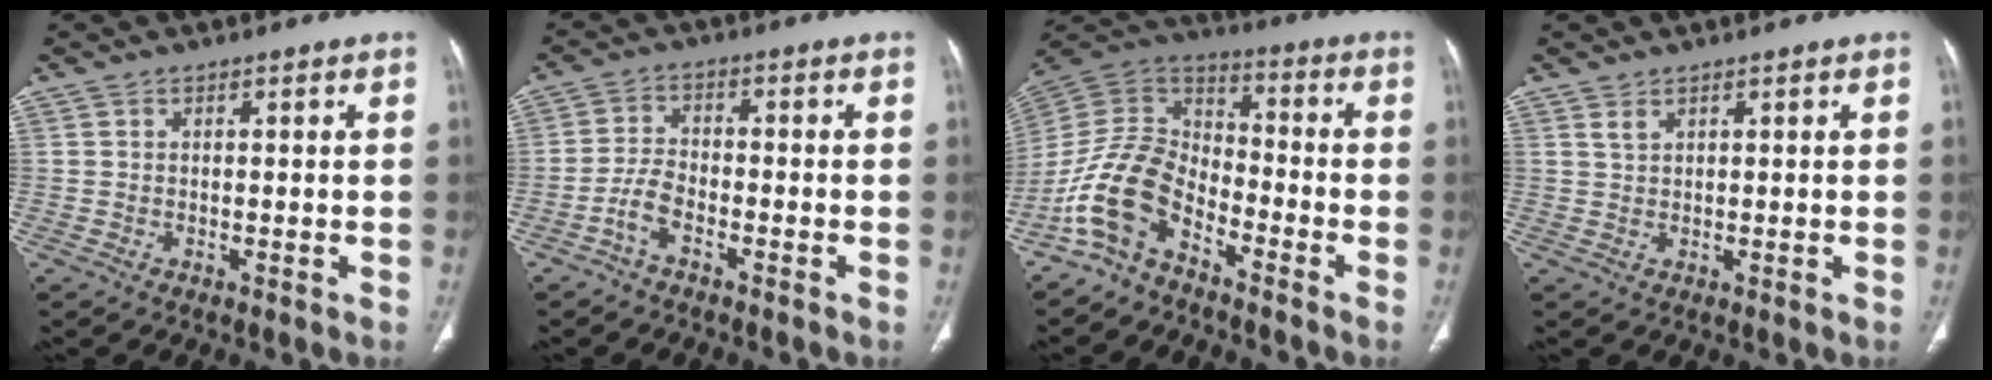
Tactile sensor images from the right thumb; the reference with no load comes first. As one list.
[{"total": 4.3, "force": [-2.6, 2.0, 2.8], "torque": [-0.056, 0.024, -0.056]}, {"total": 12.4, "force": [-7.7, 6.8, 6.9], "torque": [-0.128, 0.075, -0.165]}, {"total": 1.5, "force": [1.1, 0.4, 0.9], "torque": [-0.016, -0.001, 0.027]}]